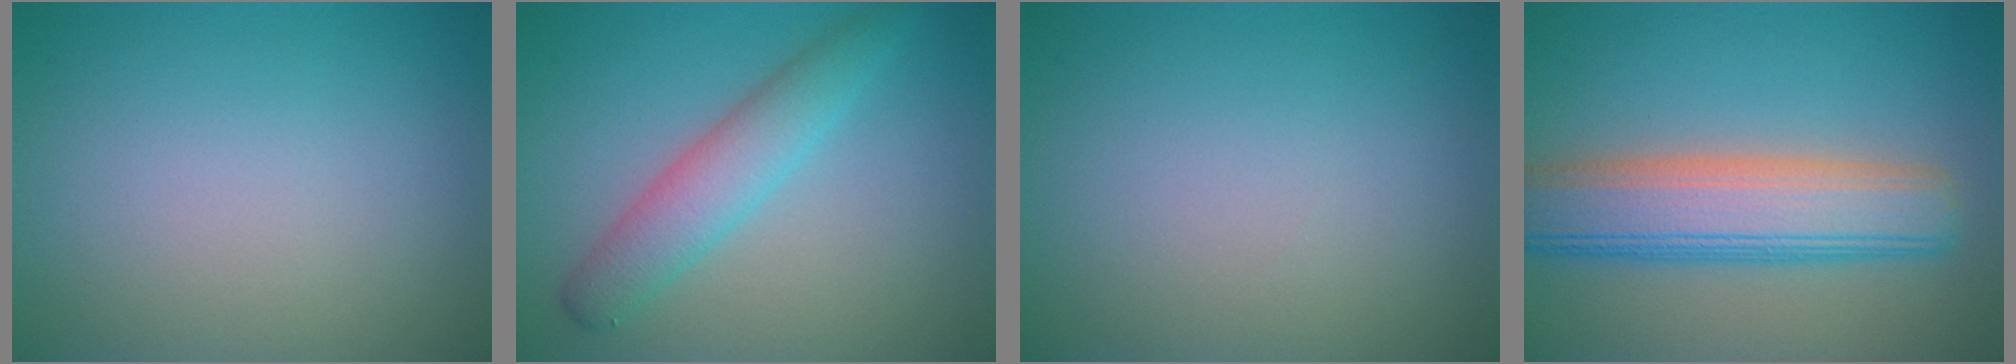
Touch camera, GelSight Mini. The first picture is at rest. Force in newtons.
{"total": 3.9, "press": 3.9, "slide": 0.1}
{"total": 0.0}
{"total": 7.6, "press": 7.6, "slide": 0.5}